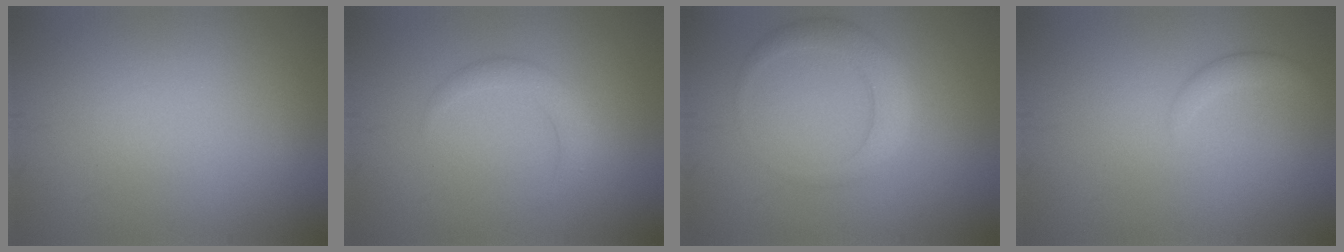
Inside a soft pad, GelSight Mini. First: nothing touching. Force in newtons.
{"total": 2.0, "press": 2.0, "slide": 0.2}
{"total": 2.9, "press": 2.9, "slide": 0.1}
{"total": 1.6, "press": 1.6, "slide": 0.0}